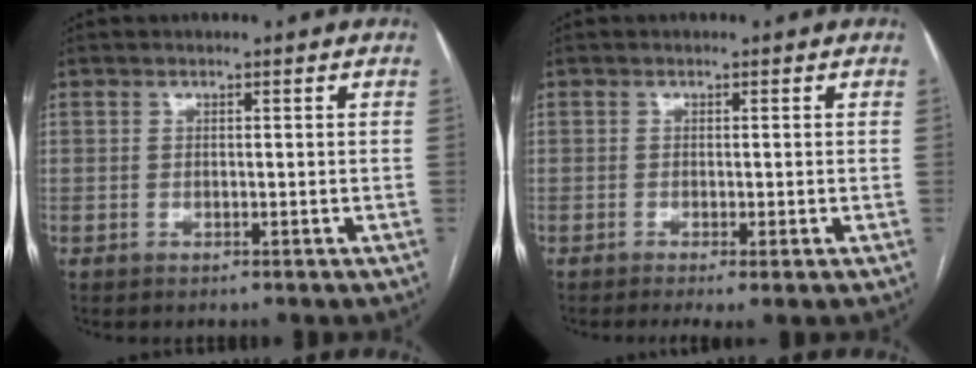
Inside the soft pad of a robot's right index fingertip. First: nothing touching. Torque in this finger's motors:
{"motor_torque": [0.51, -0.25, 0.10, 0.02]}